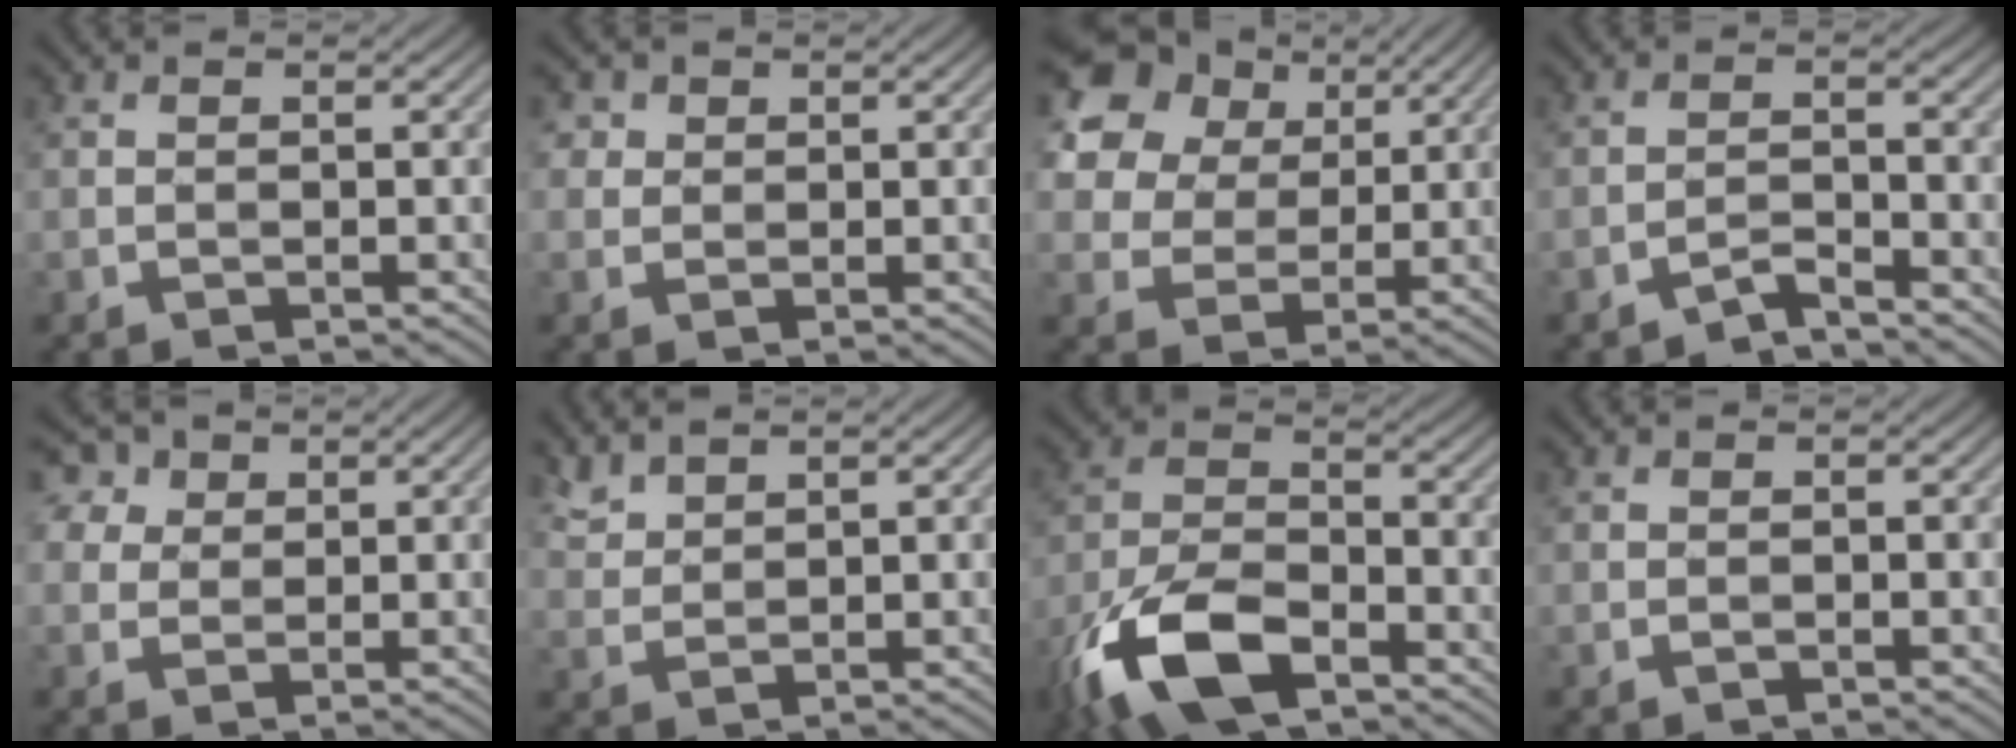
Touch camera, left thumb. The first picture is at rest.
{"total": 2.7, "force": [1.4, 2.2, 0.6], "torque": [-0.024, 0.000, 0.025]}
{"total": 12.9, "force": [6.8, 9.2, 6.0], "torque": [-0.153, 0.039, 0.114]}
{"total": 2.2, "force": [-2.2, -0.1, 0.6], "torque": [-0.009, 0.011, -0.048]}
{"total": 4.8, "force": [2.6, 3.7, 1.7], "torque": [-0.065, 0.009, 0.052]}
{"total": 3.2, "force": [3.0, 0.9, 0.8], "torque": [-0.027, 0.008, 0.071]}
{"total": 11.9, "force": [-7.2, 5.2, 7.9], "torque": [-0.177, -0.011, -0.156]}
{"total": 0.0}